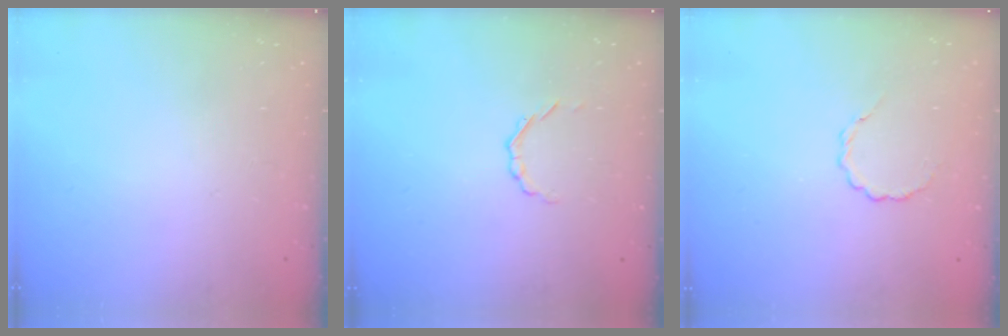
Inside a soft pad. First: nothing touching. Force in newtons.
{"total": 1.7, "press": 1.6, "slide": 0.6}
{"total": 2.6, "press": 2.5, "slide": 0.9}